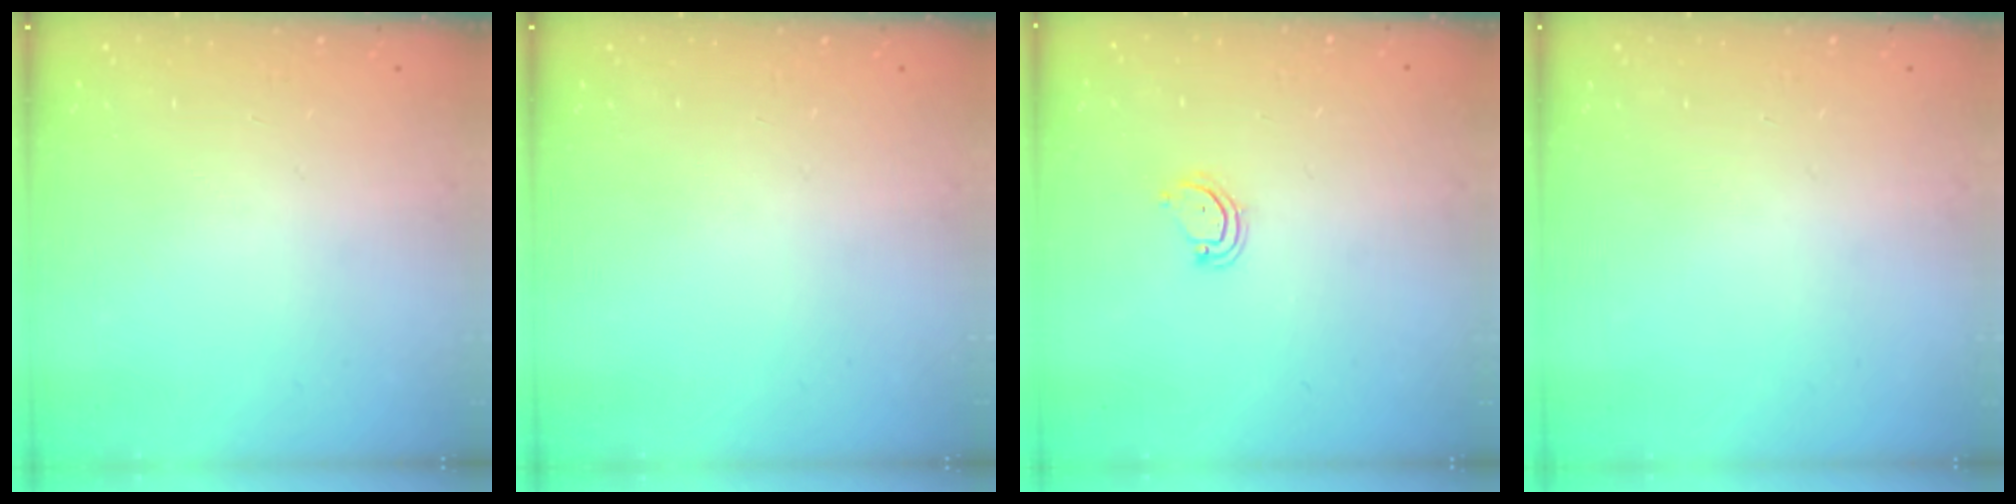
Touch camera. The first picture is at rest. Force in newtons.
{"total": 0.0}
{"total": 3.7, "press": 3.7, "slide": 0.3}
{"total": 0.0}